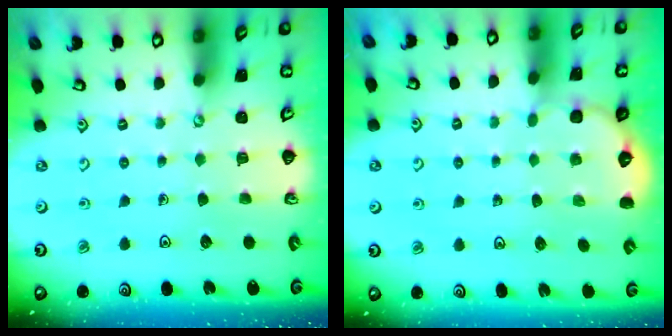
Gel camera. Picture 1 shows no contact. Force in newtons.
{"total": 3.0, "press": 2.6, "slide": 1.5}